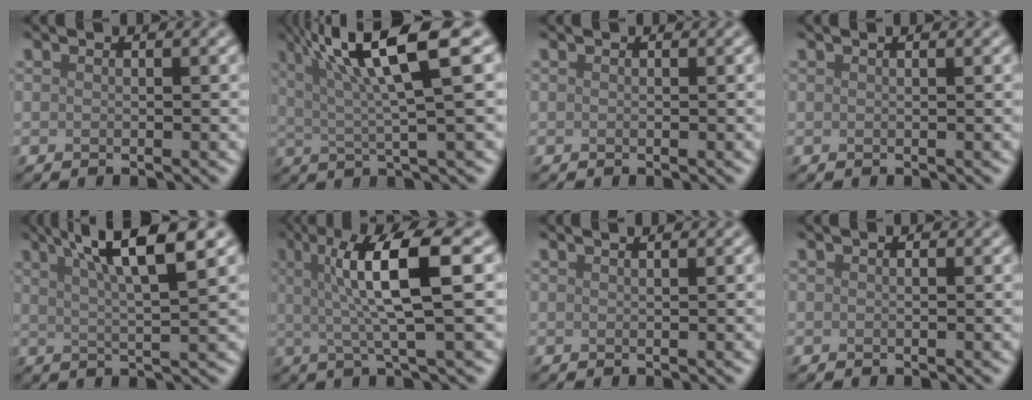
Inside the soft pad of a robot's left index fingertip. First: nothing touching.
{"total": 9.3, "force": [4.0, 1.5, 8.2], "torque": [-0.120, 0.021, 0.064]}
{"total": 0.0}
{"total": 1.0, "force": [0.5, 0.4, 0.7], "torque": [-0.006, 0.002, -0.002]}
{"total": 7.5, "force": [3.7, 1.3, 6.3], "torque": [-0.085, 0.013, 0.057]}
{"total": 7.5, "force": [1.6, 1.3, 7.2], "torque": [-0.118, 0.009, 0.024]}
{"total": 1.8, "force": [1.1, 0.8, 1.2], "torque": [0.000, -0.001, -0.007]}
{"total": 0.0}